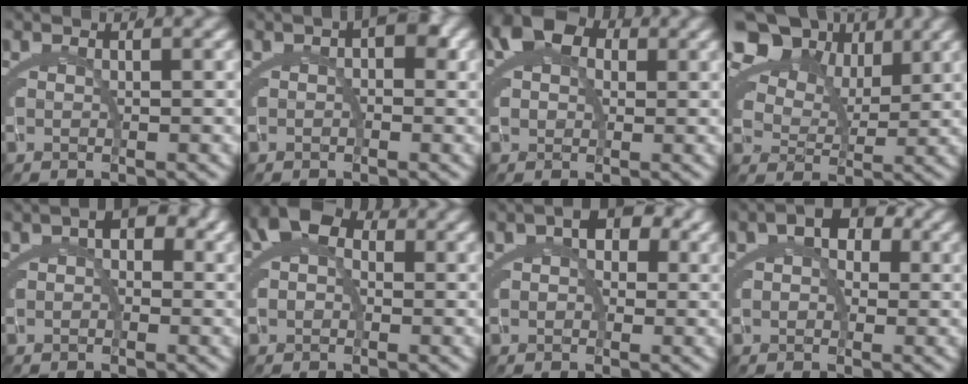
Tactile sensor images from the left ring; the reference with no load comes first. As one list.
[{"total": 1.5, "force": [0.3, 0.4, 1.4], "torque": [-0.005, 0.002, 0.002]}, {"total": 6.7, "force": [2.5, 4.8, 3.9], "torque": [-0.087, -0.001, 0.037]}, {"total": 11.5, "force": [5.6, 7.7, 6.4], "torque": [-0.125, 0.013, 0.081]}, {"total": 2.3, "force": [0.7, 1.2, 1.8], "torque": [-0.011, 0.001, 0.007]}, {"total": 6.0, "force": [1.9, 4.2, 3.8], "torque": [-0.078, -0.001, 0.025]}, {"total": 3.1, "force": [1.1, 1.8, 2.3], "torque": [-0.023, 0.001, 0.015]}, {"total": 4.1, "force": [1.5, 2.6, 2.7], "torque": [-0.036, 0.002, 0.019]}]